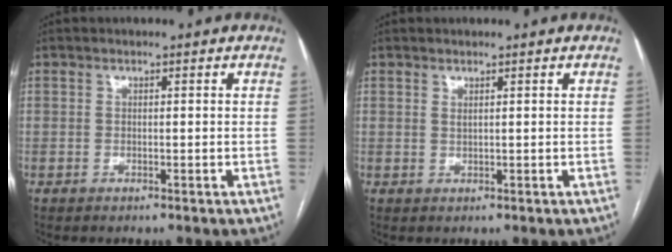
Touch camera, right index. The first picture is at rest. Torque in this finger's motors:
{"motor_torque": [-0.02, -0.11, -0.08, 0.00]}